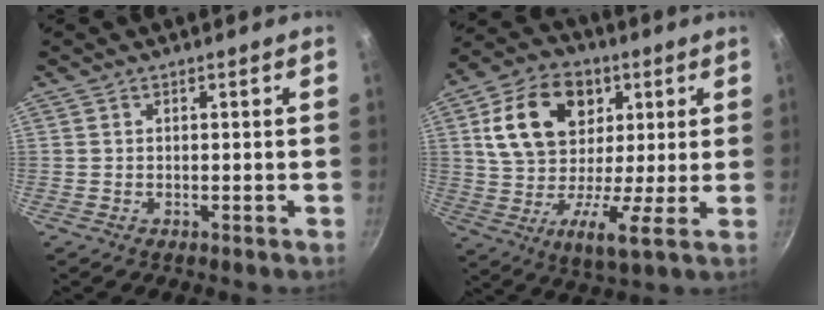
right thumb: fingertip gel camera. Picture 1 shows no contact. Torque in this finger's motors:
{"motor_torque": [-0.84, 1.80, 1.61, 0.00, 0.21]}